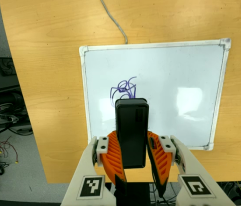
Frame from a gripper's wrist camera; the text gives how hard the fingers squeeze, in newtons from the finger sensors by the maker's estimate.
{"total": 8.9, "left": 7.3, "right": 10.5}